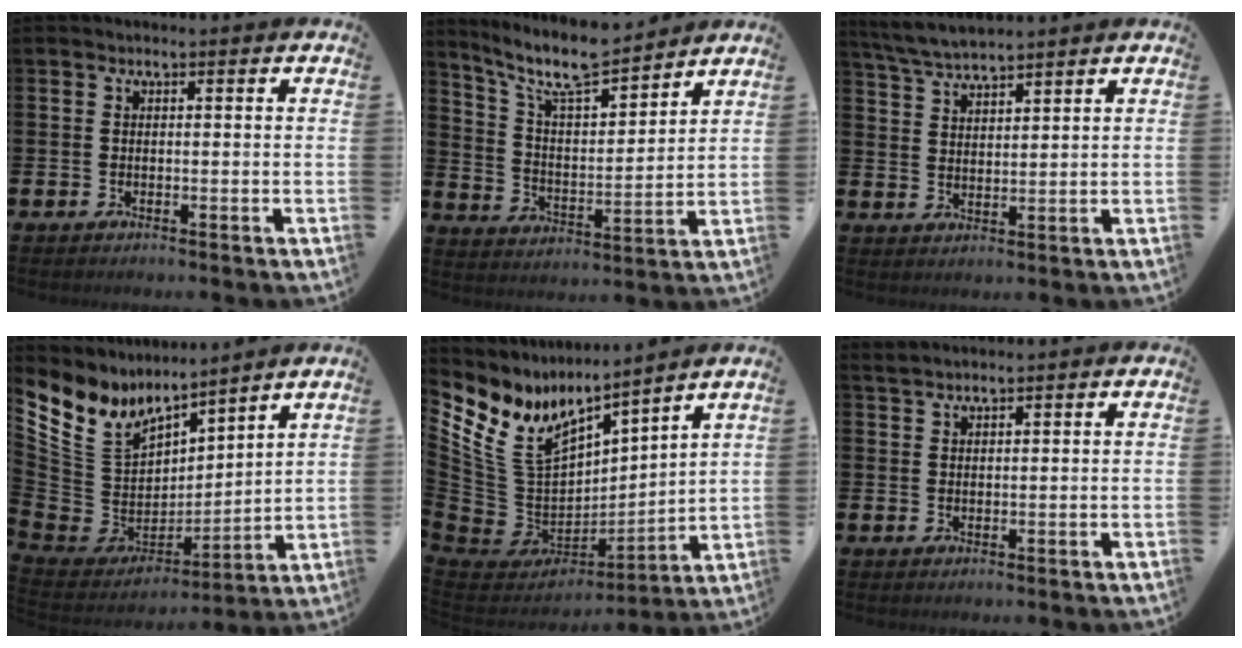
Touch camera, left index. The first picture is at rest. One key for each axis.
{"total": 9.4, "fx": 8.2, "fy": 1.9, "fz": 4.0, "tx": -0.110, "ty": -0.046, "tz": 0.146}
{"total": 5.0, "fx": 4.9, "fy": 0.3, "fz": 1.1, "tx": -0.040, "ty": -0.018, "tz": 0.089}
{"total": 8.3, "fx": 7.0, "fy": 4.3, "fz": 1.0, "tx": -0.085, "ty": -0.059, "tz": 0.131}
{"total": 9.2, "fx": 7.2, "fy": 5.0, "fz": 2.9, "tx": -0.112, "ty": -0.064, "tz": 0.136}
{"total": 1.6, "fx": 1.6, "fy": 0.1, "fz": -0.1, "tx": 0.003, "ty": -0.003, "tz": 0.030}